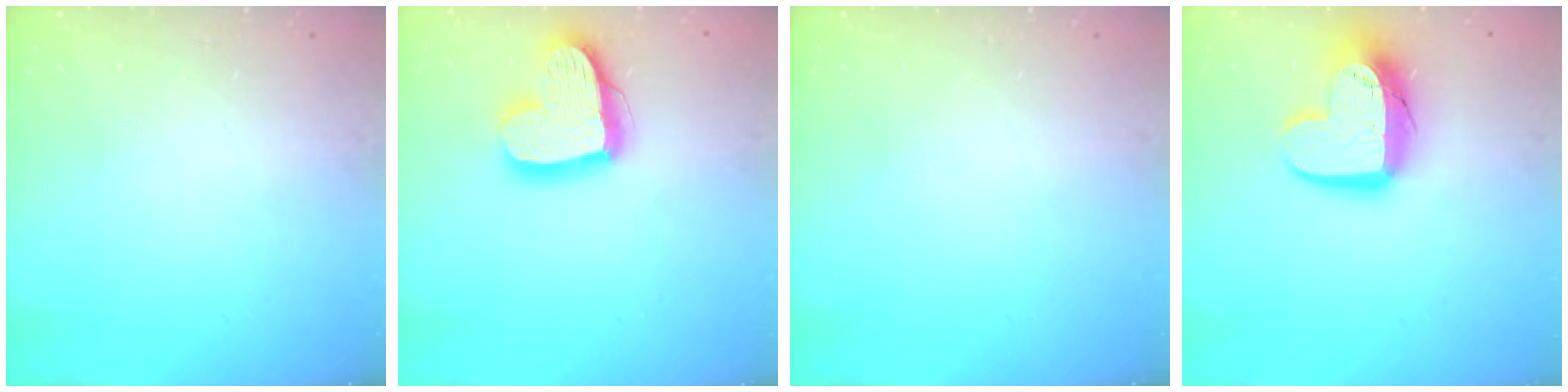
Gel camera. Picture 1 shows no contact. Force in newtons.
{"total": 17.6, "press": 17.5, "slide": 1.9}
{"total": 0.0}
{"total": 13.9, "press": 13.9, "slide": 1.0}